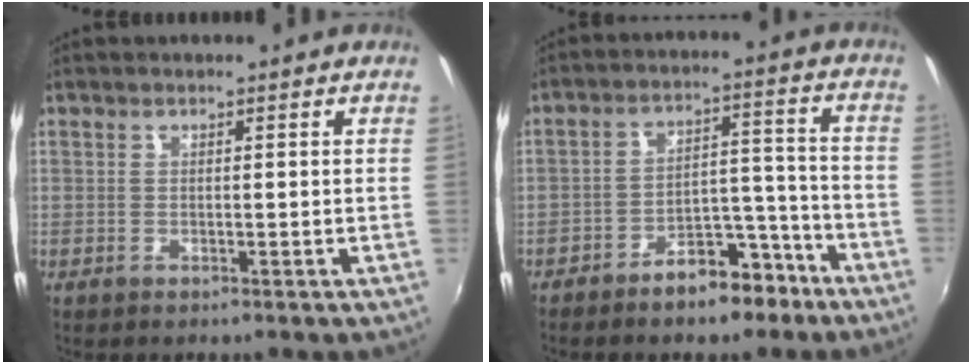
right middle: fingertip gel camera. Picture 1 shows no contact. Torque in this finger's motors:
{"motor_torque": [0.71, -1.43, 0.21, 0.08]}